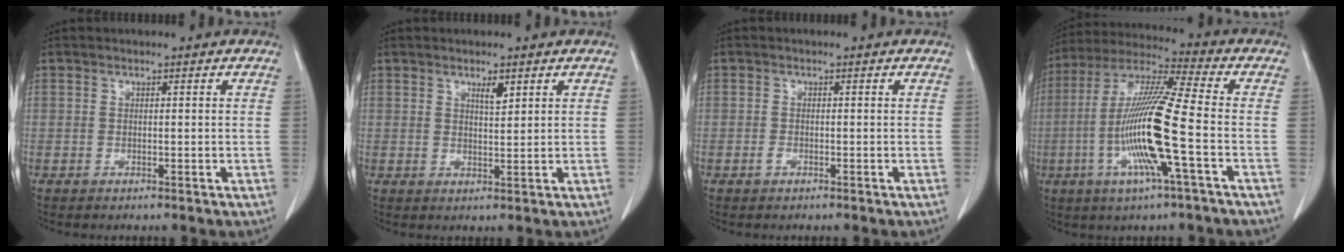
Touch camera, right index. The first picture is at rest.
{"total": 2.1, "force": [1.3, 0.5, 1.6], "torque": [-0.027, -0.003, 0.024]}
{"total": 0.7, "force": [-0.4, 0.4, 0.4], "torque": [-0.008, 0.002, -0.004]}
{"total": 15.7, "force": [-3.8, -0.2, 15.2], "torque": [-0.307, -0.007, -0.083]}